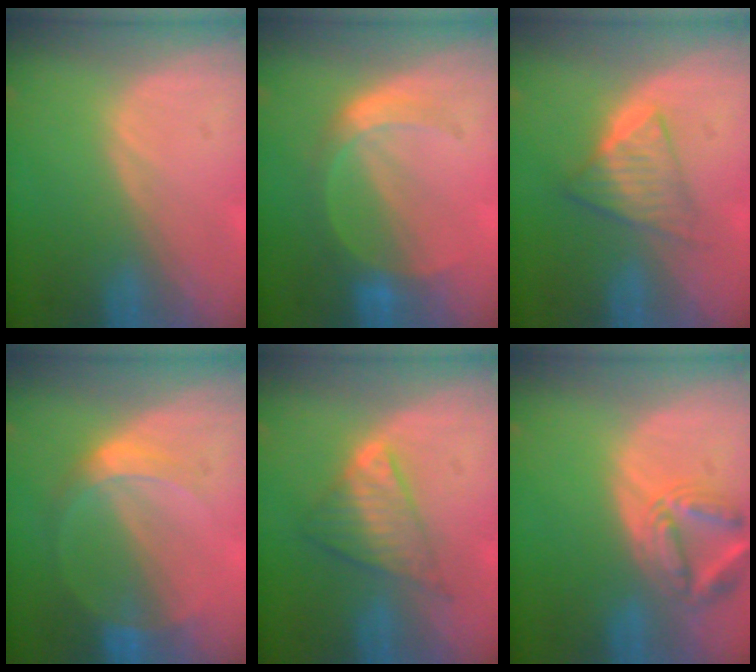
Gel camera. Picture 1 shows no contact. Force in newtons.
{"total": 5.1, "press": 5.0, "slide": 0.8}
{"total": 6.2, "press": 5.4, "slide": 3.0}
{"total": 5.2, "press": 4.7, "slide": 2.0}
{"total": 5.8, "press": 5.6, "slide": 1.6}
{"total": 6.9, "press": 6.4, "slide": 2.7}